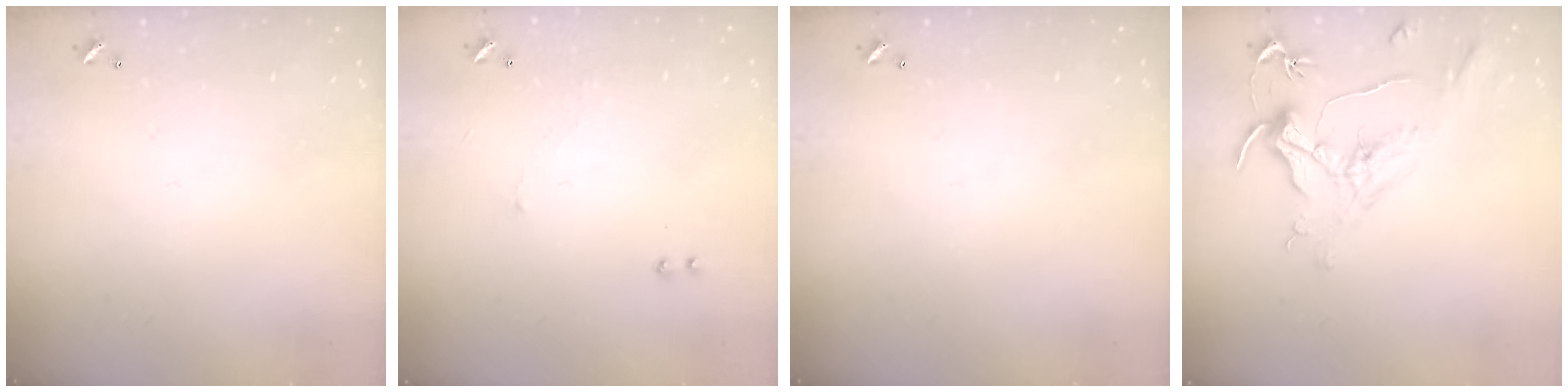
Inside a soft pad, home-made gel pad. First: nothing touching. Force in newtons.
{"total": 2.0, "press": 1.9, "slide": 0.7}
{"total": 0.0}
{"total": 1.5, "press": 1.2, "slide": 1.0}